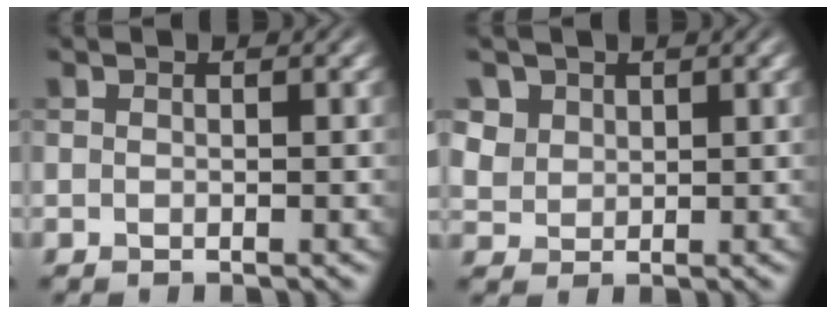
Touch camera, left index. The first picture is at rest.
{"total": 3.2, "force": [2.0, 2.3, 1.0], "torque": [-0.036, -0.002, 0.054]}